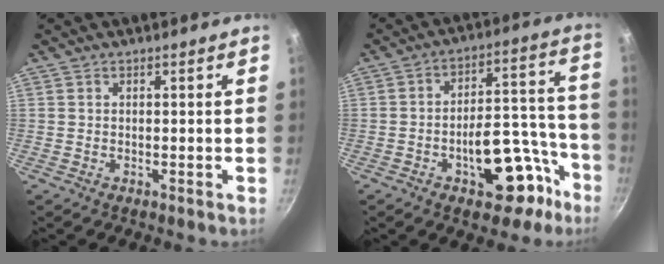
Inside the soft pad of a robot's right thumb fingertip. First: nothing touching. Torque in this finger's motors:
{"motor_torque": [3.47, 1.54, 1.60, -1.19, 0.11]}